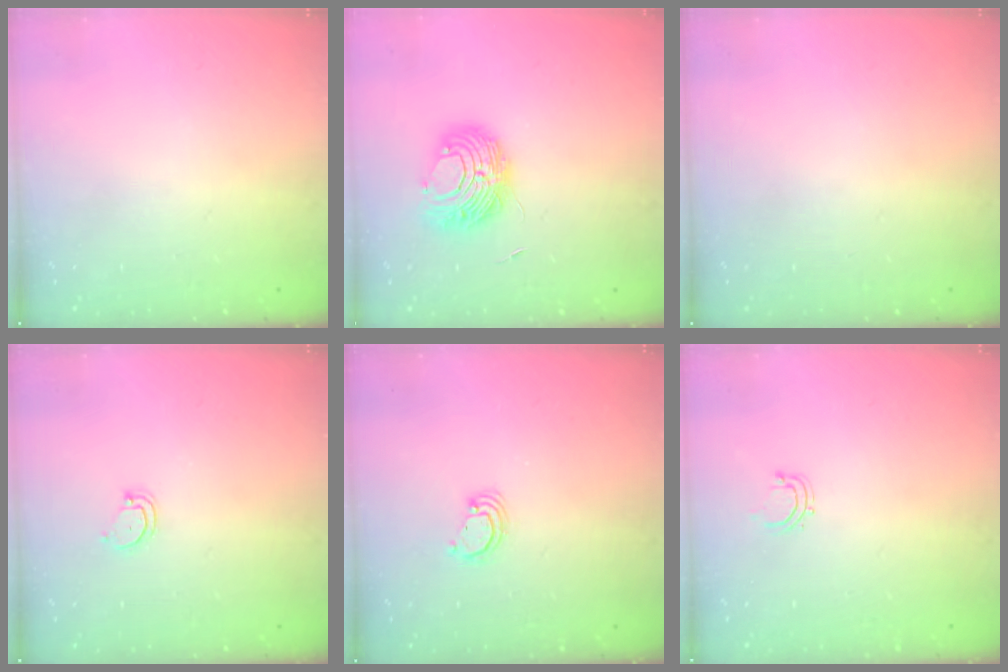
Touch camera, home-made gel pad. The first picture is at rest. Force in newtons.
{"total": 9.2, "press": 9.2, "slide": 0.5}
{"total": 0.0}
{"total": 2.8, "press": 2.8, "slide": 0.2}
{"total": 2.6, "press": 2.6, "slide": 0.2}
{"total": 2.8, "press": 2.8, "slide": 0.5}